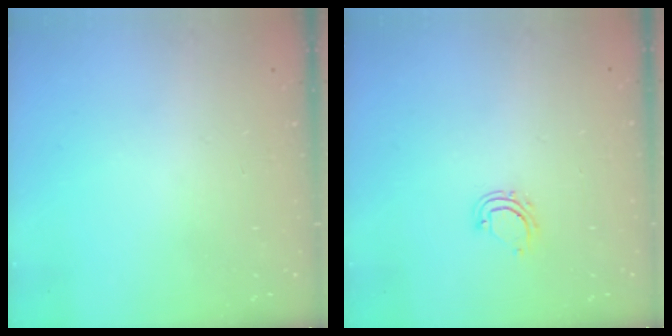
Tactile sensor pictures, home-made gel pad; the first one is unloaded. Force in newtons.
{"total": 5.4, "press": 5.4, "slide": 0.4}